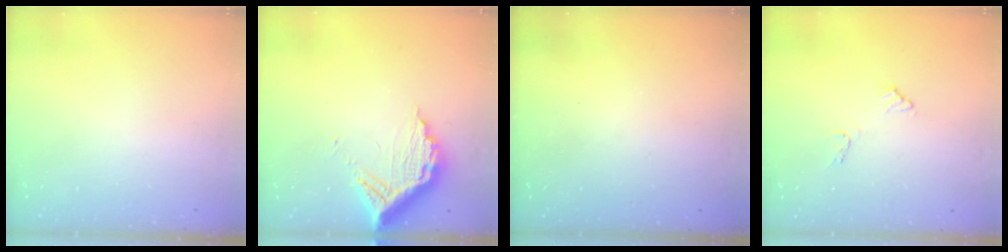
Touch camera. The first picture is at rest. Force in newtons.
{"total": 12.0, "press": 12.0, "slide": 1.1}
{"total": 3.2, "press": 3.2, "slide": 0.1}
{"total": 6.8, "press": 6.8, "slide": 0.5}